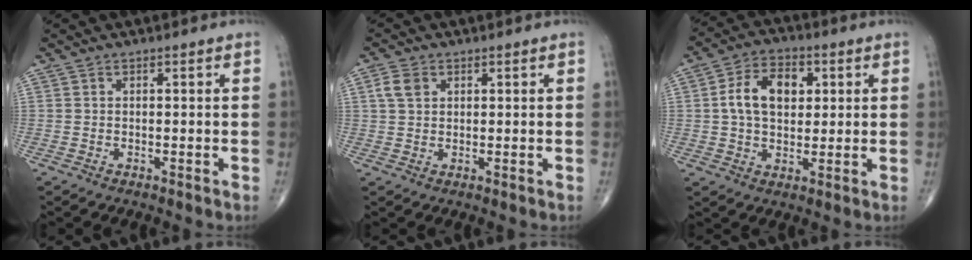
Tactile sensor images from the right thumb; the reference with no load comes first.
{"total": 3.6, "force": [1.3, 2.6, 2.1], "torque": [-0.038, 0.005, 0.025]}
{"total": 10.4, "force": [1.9, 6.8, 7.6], "torque": [-0.112, 0.007, 0.028]}